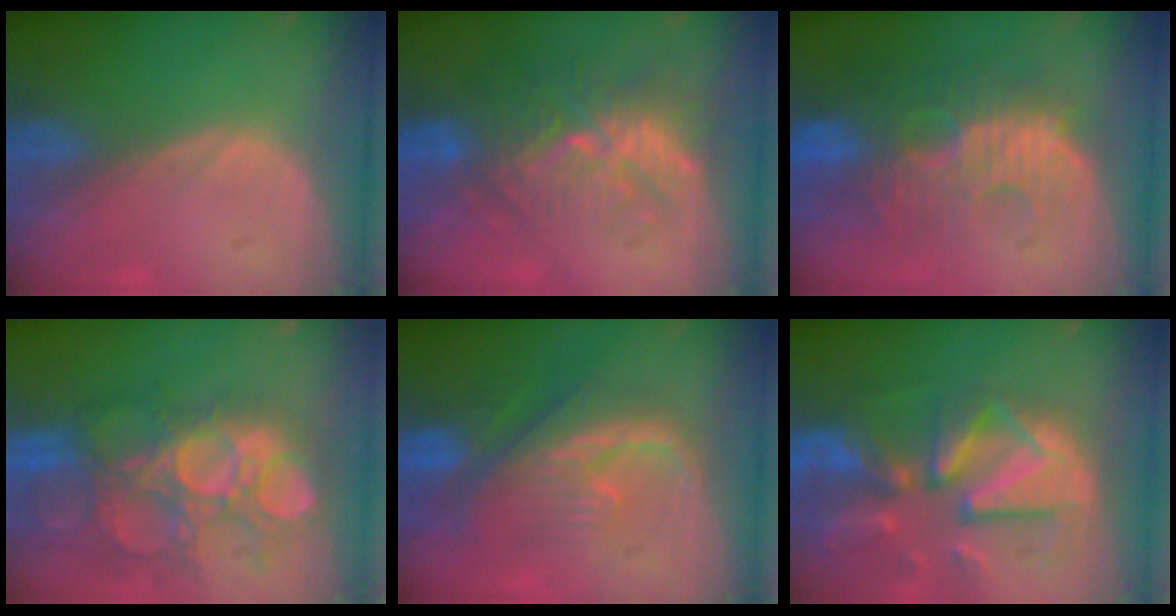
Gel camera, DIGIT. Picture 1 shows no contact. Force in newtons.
{"total": 9.4, "press": 8.7, "slide": 3.5}
{"total": 10.8, "press": 9.9, "slide": 4.2}
{"total": 12.0, "press": 11.4, "slide": 3.7}
{"total": 9.0, "press": 8.7, "slide": 2.0}
{"total": 12.5, "press": 10.8, "slide": 6.2}